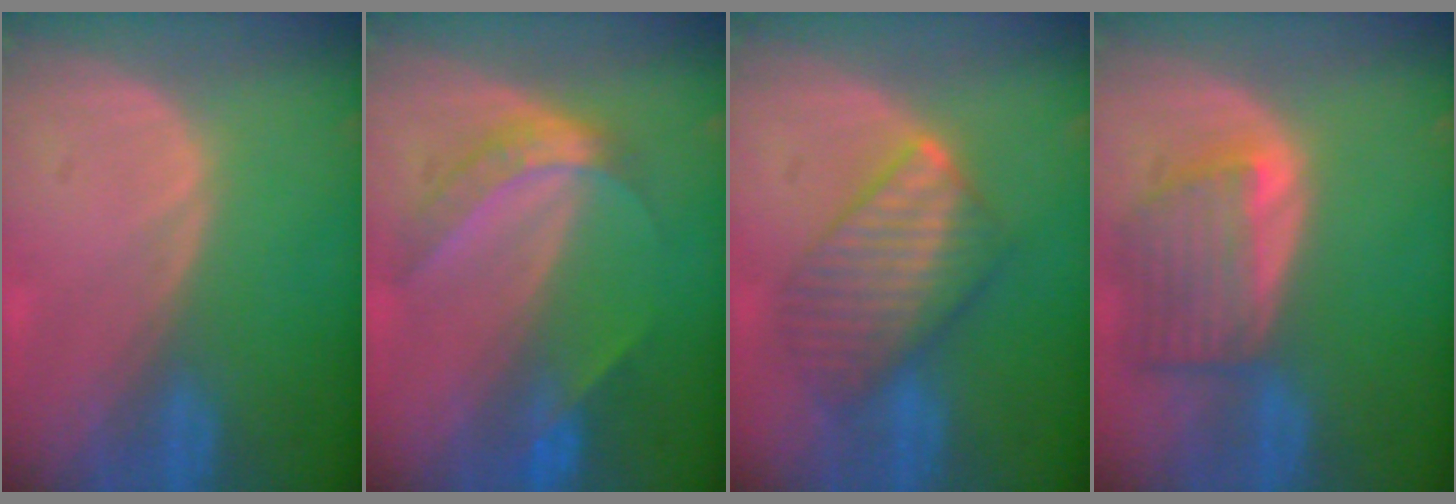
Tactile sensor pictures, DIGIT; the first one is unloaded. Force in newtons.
{"total": 6.1, "press": 5.1, "slide": 3.2}
{"total": 7.9, "press": 7.9, "slide": 0.3}
{"total": 7.2, "press": 6.7, "slide": 2.8}